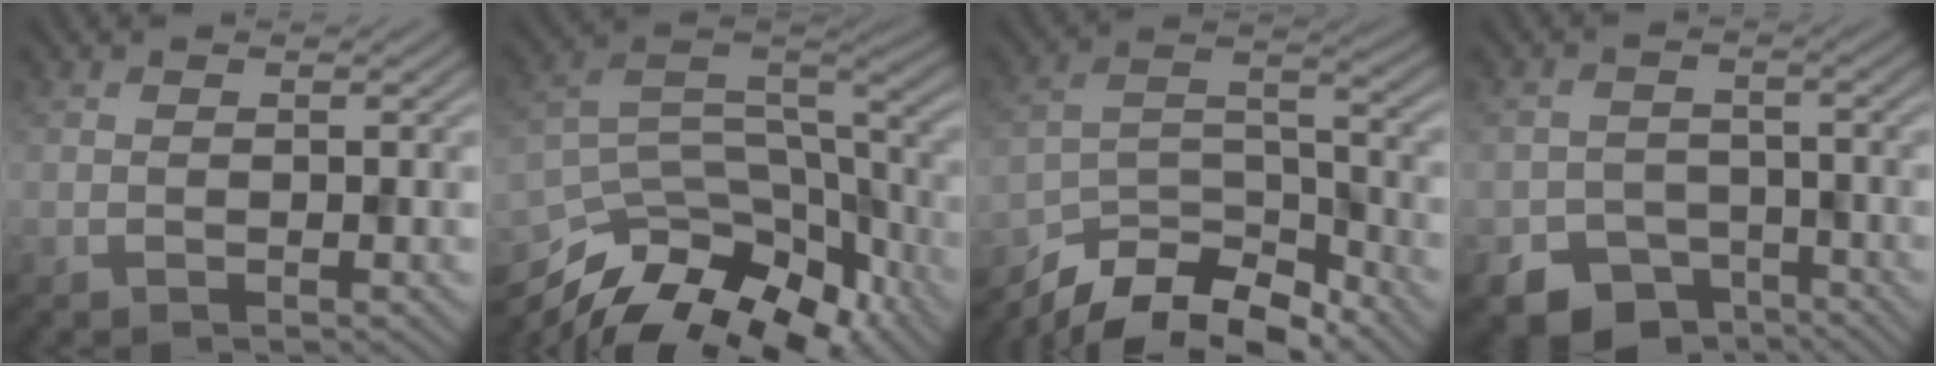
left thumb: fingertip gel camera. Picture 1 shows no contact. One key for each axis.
{"total": 14.7, "fx": -11.1, "fy": 5.9, "fz": 7.5, "tx": -0.173, "ty": -0.016, "tz": -0.178}
{"total": 11.0, "fx": -9.5, "fy": 3.1, "fz": 4.5, "tx": -0.080, "ty": 0.002, "tz": -0.178}
{"total": 7.1, "fx": -5.0, "fy": 4.5, "fz": 2.2, "tx": -0.033, "ty": -0.017, "tz": -0.081}